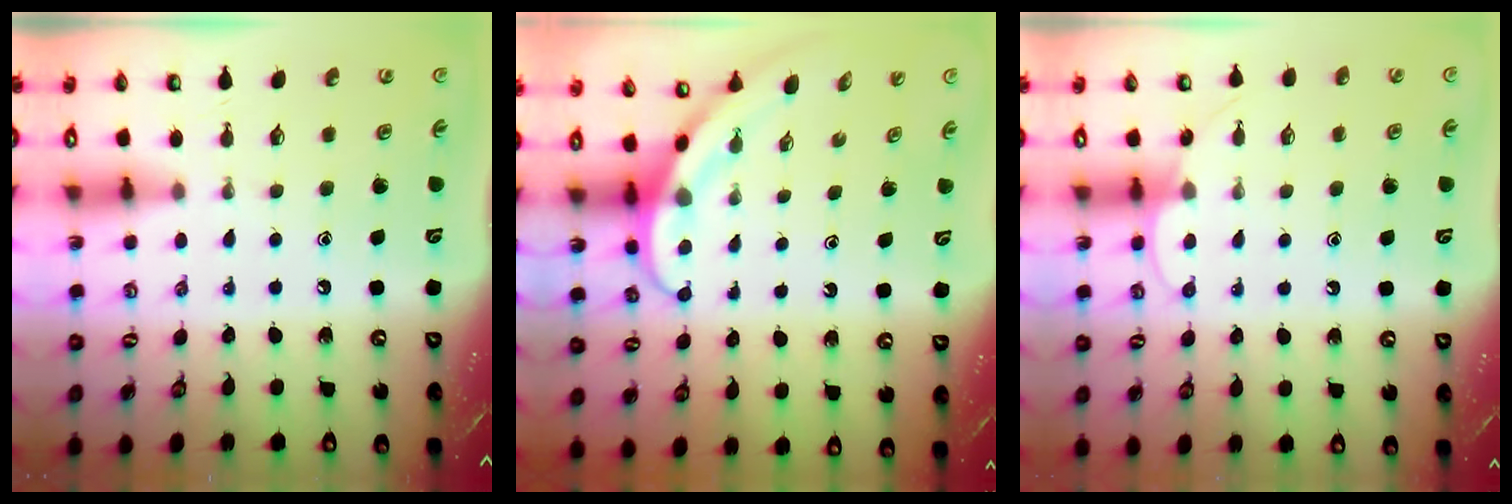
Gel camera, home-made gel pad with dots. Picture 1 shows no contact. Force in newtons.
{"total": 4.0, "press": 3.9, "slide": 0.3}
{"total": 5.4, "press": 5.4, "slide": 0.3}